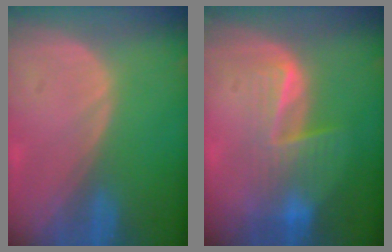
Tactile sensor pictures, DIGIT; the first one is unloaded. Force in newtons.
{"total": 6.7, "press": 6.4, "slide": 2.2}